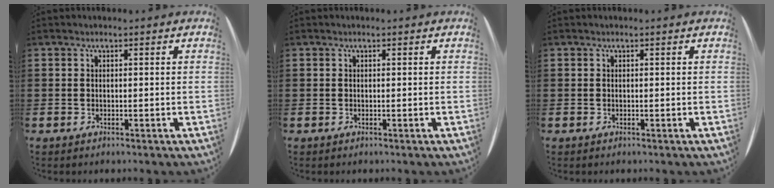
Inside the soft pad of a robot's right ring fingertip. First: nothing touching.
{"total": 0.0}
{"total": 0.0}